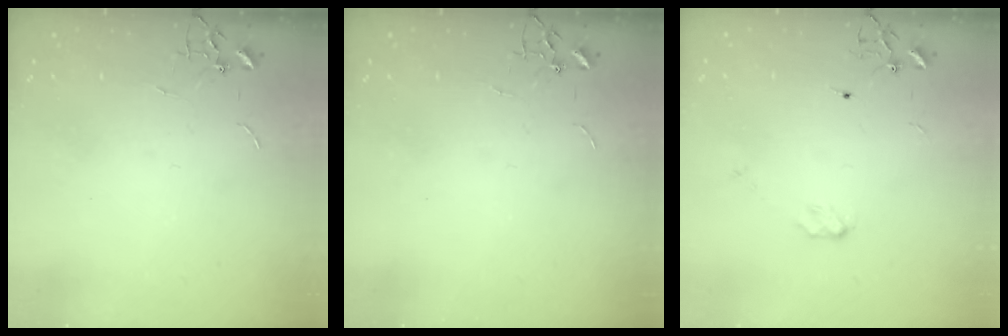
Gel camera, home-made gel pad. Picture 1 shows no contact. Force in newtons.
{"total": 0.0}
{"total": 3.4, "press": 3.4, "slide": 0.5}